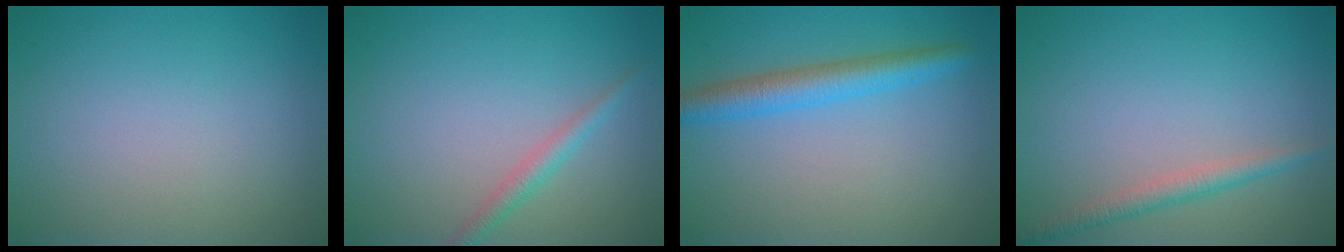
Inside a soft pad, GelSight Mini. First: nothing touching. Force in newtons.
{"total": 1.6, "press": 1.6, "slide": 0.0}
{"total": 3.6, "press": 3.6, "slide": 0.3}
{"total": 1.9, "press": 1.9, "slide": 0.0}